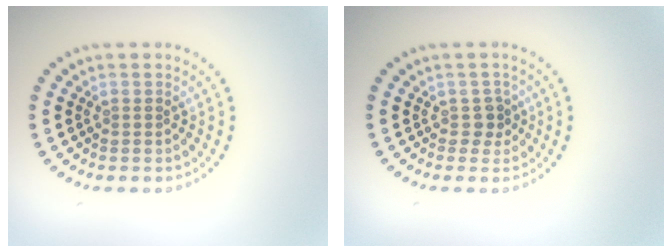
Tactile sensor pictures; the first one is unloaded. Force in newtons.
{"total": 1.3, "press": 1.0, "slide": 0.8}